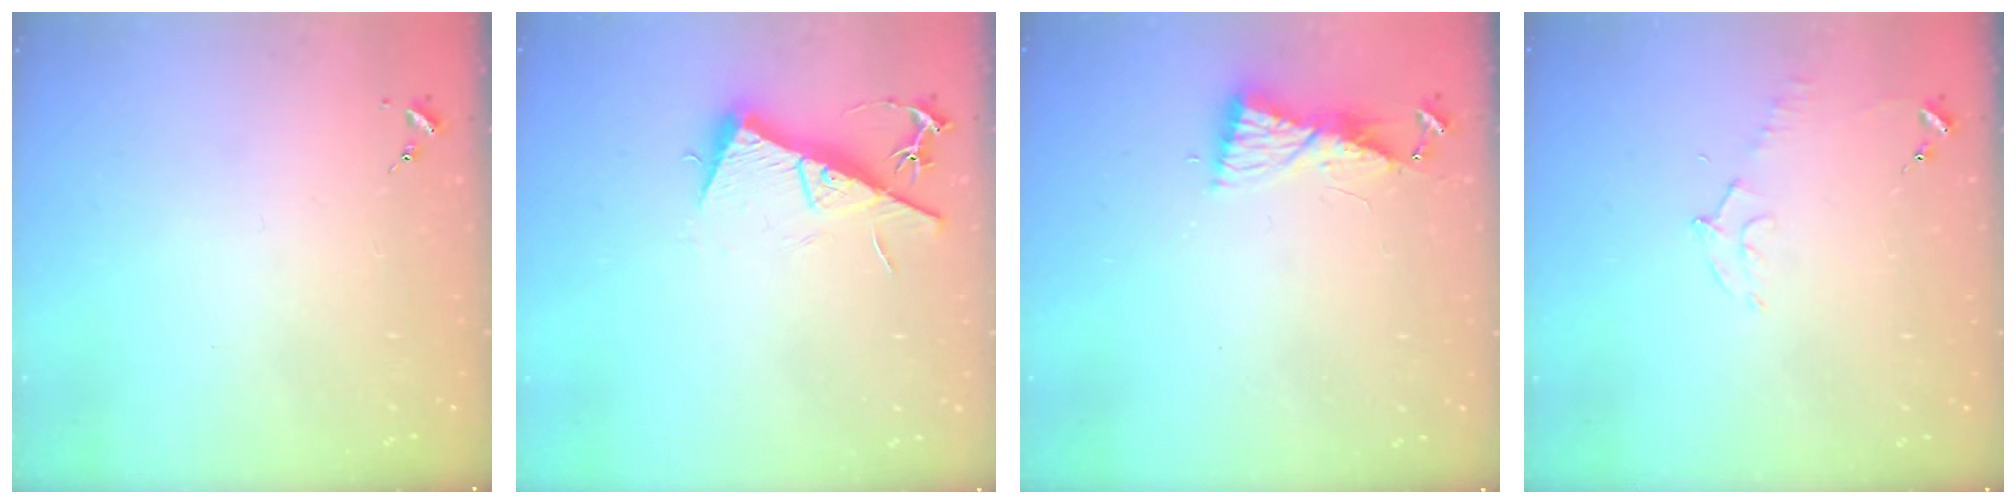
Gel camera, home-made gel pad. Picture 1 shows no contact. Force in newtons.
{"total": 11.3, "press": 11.3, "slide": 0.4}
{"total": 8.7, "press": 8.7, "slide": 0.8}
{"total": 6.3, "press": 6.3, "slide": 0.7}